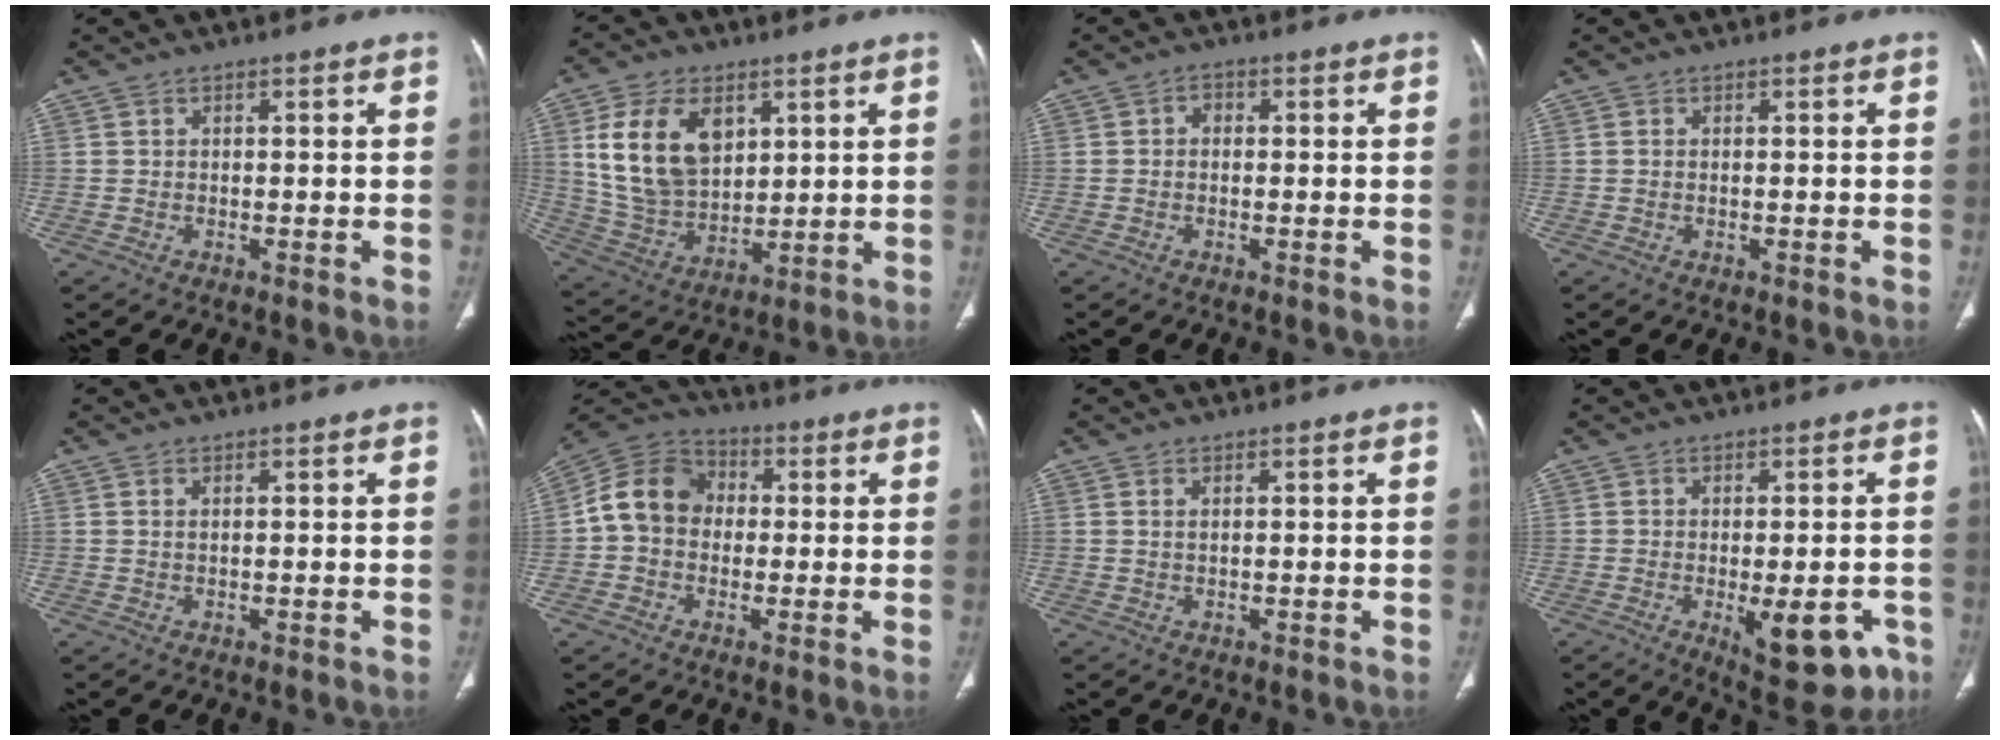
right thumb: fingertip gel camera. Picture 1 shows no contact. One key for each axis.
{"total": 16.1, "fx": 5.5, "fy": 10.4, "fz": 11.1, "tx": -0.185, "ty": -0.017, "tz": 0.121}
{"total": 1.6, "fx": 0.0, "fy": 1.2, "fz": 0.9, "tx": -0.007, "ty": 0.007, "tz": -0.006}
{"total": 0.0}
{"total": 0.6, "fx": 0.3, "fy": 0.2, "fz": 0.5, "tx": -0.014, "ty": 0.004, "tz": 0.007}
{"total": 11.5, "fx": 0.3, "fy": 9.6, "fz": 6.3, "tx": -0.099, "ty": 0.032, "tz": -0.011}
{"total": 0.8, "fx": 0.4, "fy": 0.3, "fz": 0.7, "tx": -0.018, "ty": 0.004, "tz": 0.010}
{"total": 11.6, "fx": -4.5, "fy": 5.1, "fz": 9.5, "tx": -0.096, "ty": 0.003, "tz": -0.047}